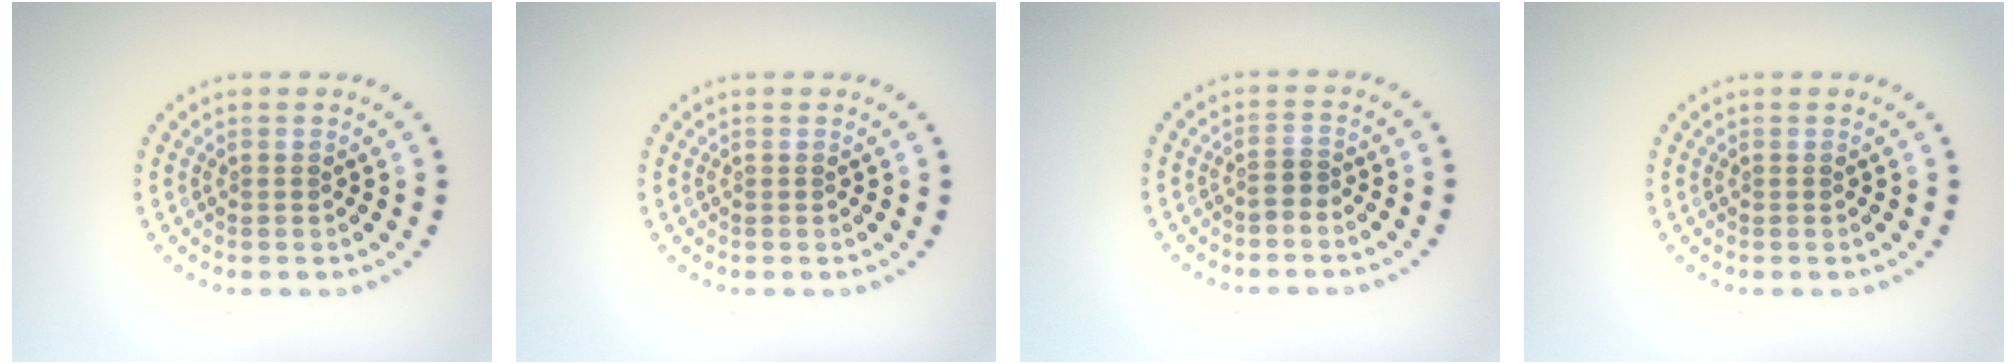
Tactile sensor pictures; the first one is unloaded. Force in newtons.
{"total": 0.0}
{"total": 0.7, "press": 0.5, "slide": 0.6}
{"total": 0.0}